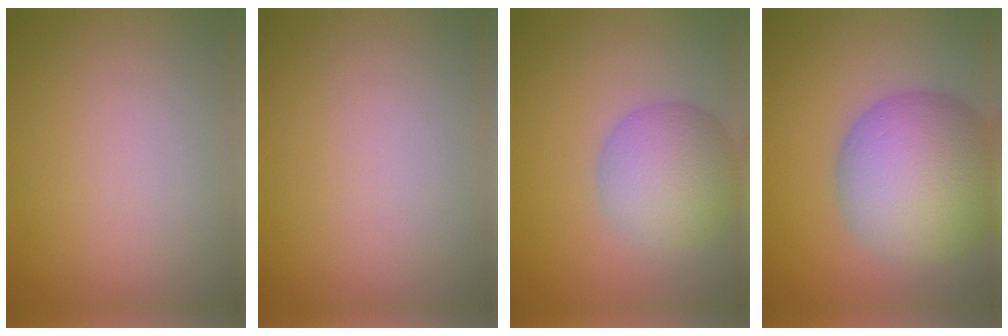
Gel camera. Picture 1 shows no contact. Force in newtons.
{"total": 0.0}
{"total": 6.0, "press": 6.0, "slide": 0.4}
{"total": 11.4, "press": 11.4, "slide": 0.8}